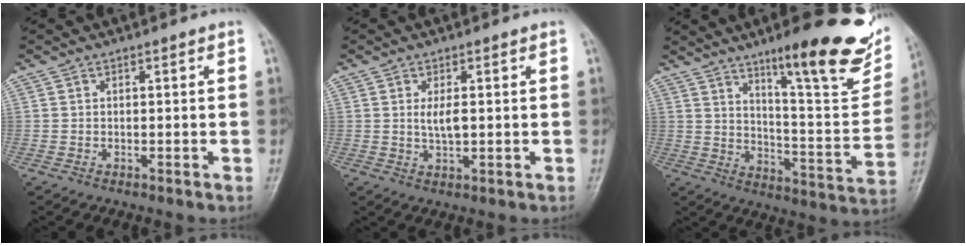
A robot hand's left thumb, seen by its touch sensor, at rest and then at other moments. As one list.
[{"total": 3.6, "force": [0.6, 1.5, 3.2], "torque": [-0.060, -0.008, 0.013]}, {"total": 23.2, "force": [14.2, 5.0, 17.6], "torque": [-0.205, -0.063, 0.215]}]